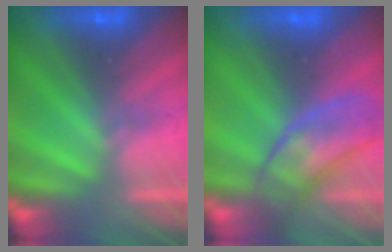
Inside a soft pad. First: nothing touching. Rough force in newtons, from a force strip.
{"total": 3.3}